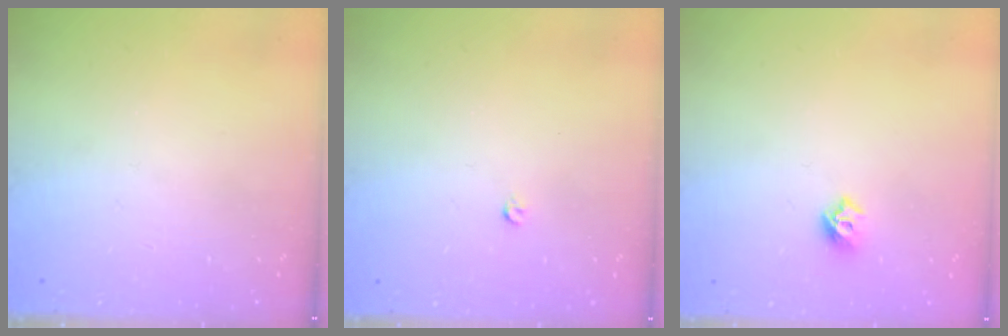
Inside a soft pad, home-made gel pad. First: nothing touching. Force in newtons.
{"total": 2.6, "press": 2.5, "slide": 0.4}
{"total": 5.4, "press": 5.3, "slide": 1.0}